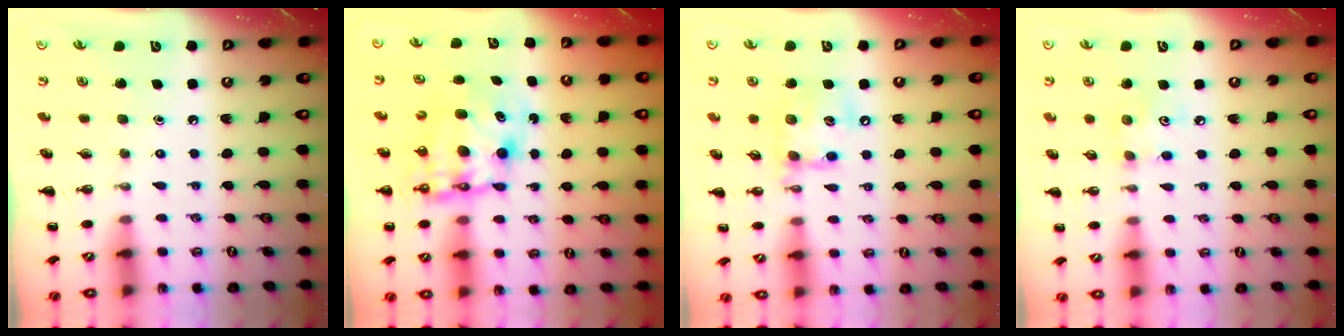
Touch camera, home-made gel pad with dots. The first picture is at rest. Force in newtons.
{"total": 9.8, "press": 9.5, "slide": 2.5}
{"total": 13.0, "press": 12.8, "slide": 2.0}
{"total": 3.6, "press": 3.6, "slide": 0.7}